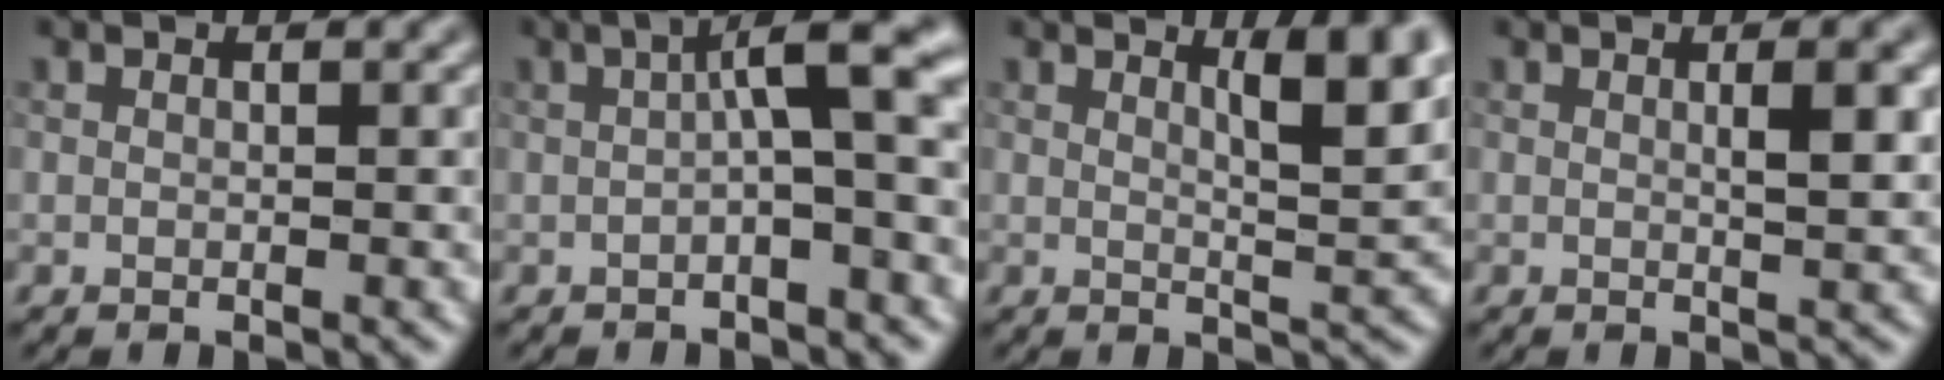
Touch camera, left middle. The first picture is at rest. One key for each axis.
{"total": 5.2, "fx": 0.2, "fy": 0.9, "fz": 5.1, "tx": -0.078, "ty": 0.019, "tz": -0.007}
{"total": 5.3, "fx": 2.5, "fy": 1.2, "fz": 4.5, "tx": -0.056, "ty": -0.002, "tz": 0.038}
{"total": 2.5, "fx": 0.6, "fy": 0.5, "fz": 2.3, "tx": -0.029, "ty": 0.003, "tz": 0.006}